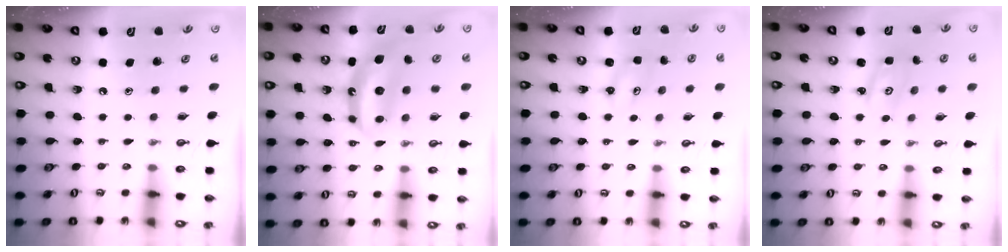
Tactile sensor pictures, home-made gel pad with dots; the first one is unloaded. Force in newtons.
{"total": 7.0, "press": 6.9, "slide": 0.5}
{"total": 3.1, "press": 3.1, "slide": 0.3}
{"total": 2.9, "press": 2.9, "slide": 0.4}